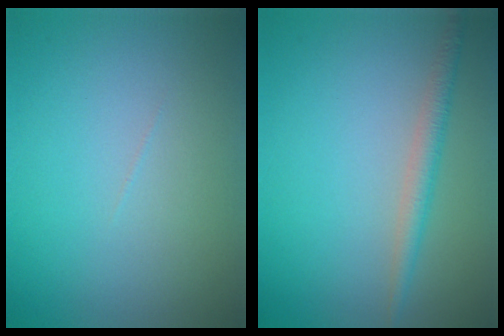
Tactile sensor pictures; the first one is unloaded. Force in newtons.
{"total": 2.1, "press": 2.1, "slide": 0.0}